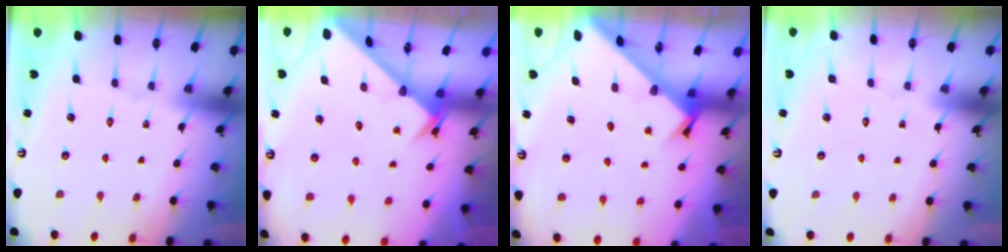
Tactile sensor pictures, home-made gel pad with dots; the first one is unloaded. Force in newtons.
{"total": 2.4, "press": 2.4, "slide": 0.2}
{"total": 2.3, "press": 2.3, "slide": 0.1}
{"total": 1.7, "press": 1.7, "slide": 0.1}